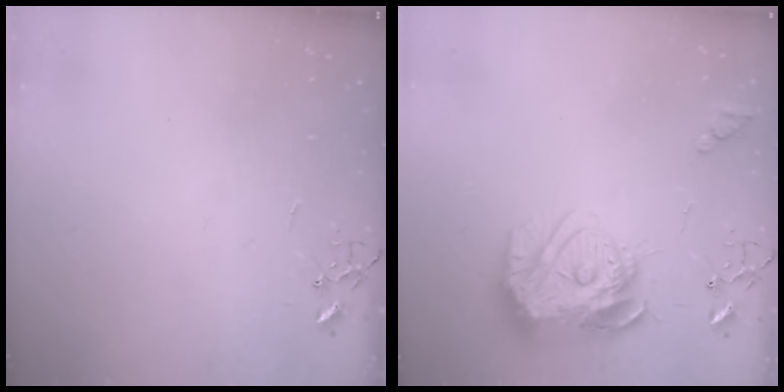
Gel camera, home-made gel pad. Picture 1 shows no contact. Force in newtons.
{"total": 16.7, "press": 16.7, "slide": 1.6}